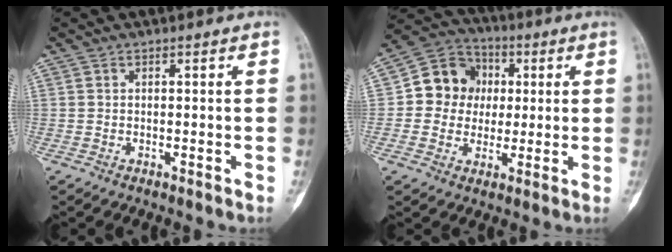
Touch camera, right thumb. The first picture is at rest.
{"total": 11.3, "force": [1.0, 10.3, 4.5], "torque": [-0.032, 0.017, 0.008]}